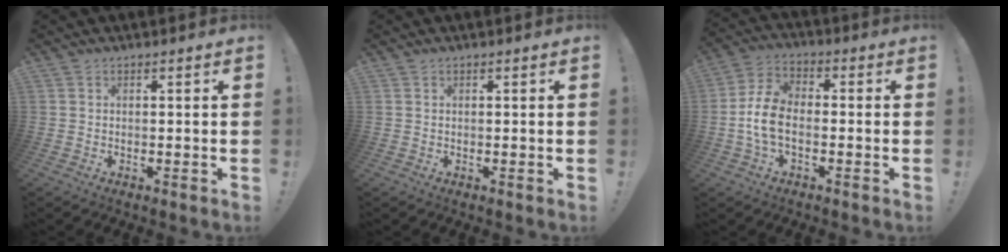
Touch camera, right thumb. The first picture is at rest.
{"total": 0.0}
{"total": 9.9, "force": [-2.1, 5.9, 7.7], "torque": [-0.163, 0.011, -0.035]}